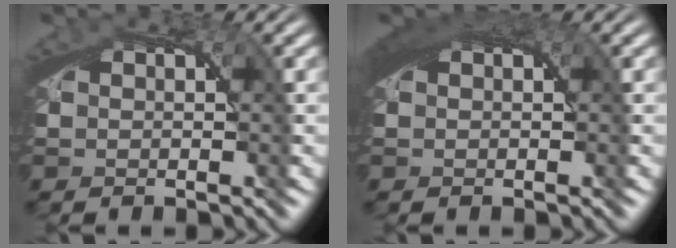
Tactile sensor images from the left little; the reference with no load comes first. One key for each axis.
{"total": 2.5, "fx": 0.9, "fy": 1.1, "fz": 2.0, "tx": -0.038, "ty": -0.001, "tz": 0.016}